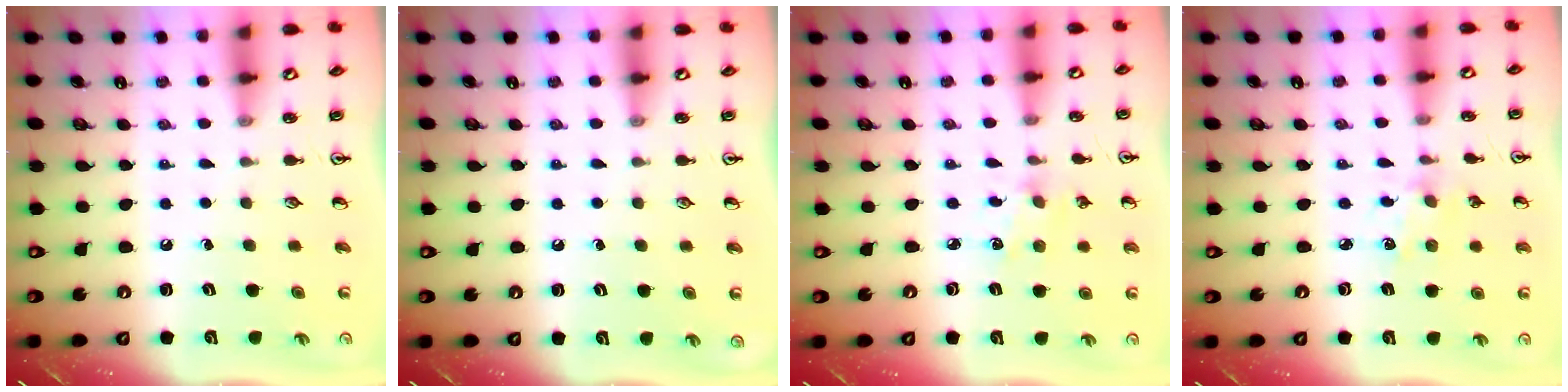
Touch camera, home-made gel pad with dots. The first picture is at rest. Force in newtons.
{"total": 0.0}
{"total": 1.8, "press": 1.8, "slide": 0.3}
{"total": 2.7, "press": 2.7, "slide": 0.4}